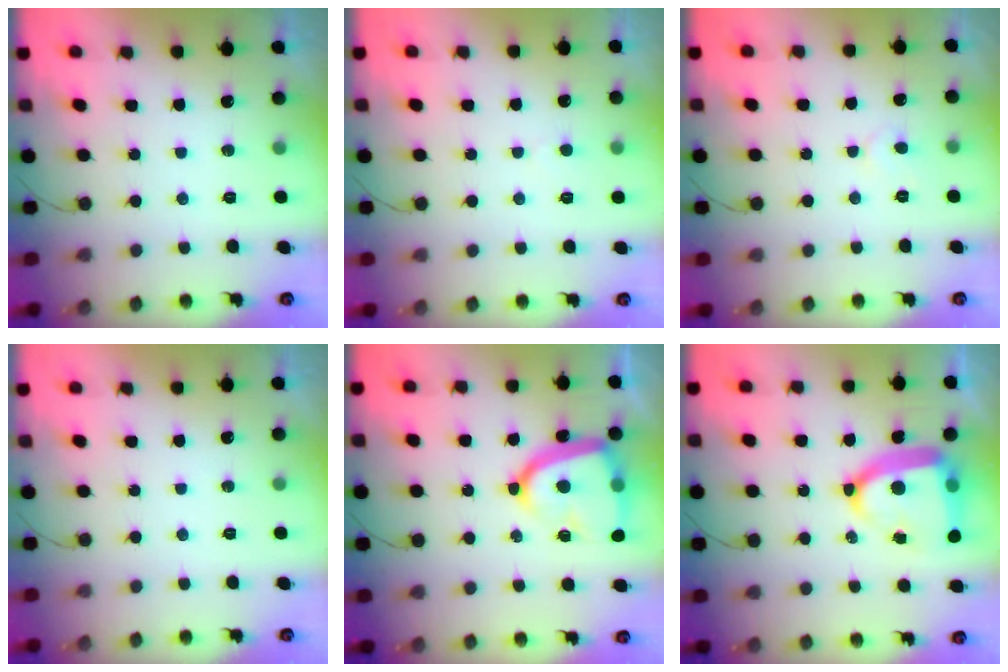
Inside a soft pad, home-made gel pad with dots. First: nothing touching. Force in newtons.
{"total": 2.9, "press": 2.9, "slide": 0.3}
{"total": 4.6, "press": 4.6, "slide": 0.4}
{"total": 0.0}
{"total": 18.0, "press": 17.9, "slide": 1.6}
{"total": 16.5, "press": 16.4, "slide": 1.6}